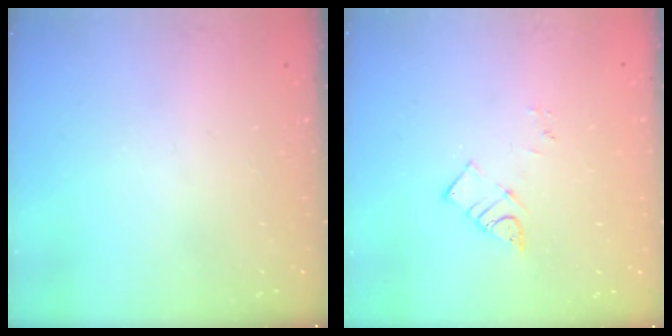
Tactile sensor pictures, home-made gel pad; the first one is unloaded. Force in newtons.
{"total": 3.8, "press": 3.8, "slide": 0.2}